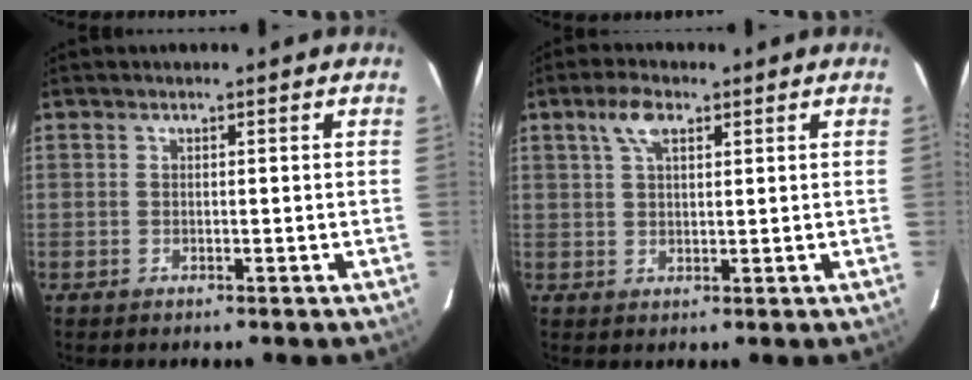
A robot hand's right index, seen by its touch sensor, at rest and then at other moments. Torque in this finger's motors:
{"motor_torque": [0.30, 0.08, 0.10, 0.04]}